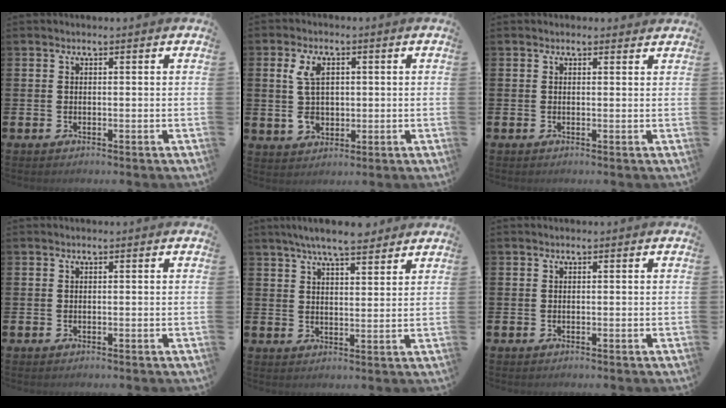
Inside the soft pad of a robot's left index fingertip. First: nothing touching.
{"total": 5.9, "force": [1.4, 3.7, 4.4], "torque": [-0.081, 0.009, 0.022]}
{"total": 0.6, "force": [0.6, 0.3, 0.1], "torque": [0.007, 0.000, 0.009]}
{"total": 0.0}
{"total": 6.4, "force": [5.9, 0.9, 2.4], "torque": [-0.050, -0.021, 0.105]}
{"total": 0.0}